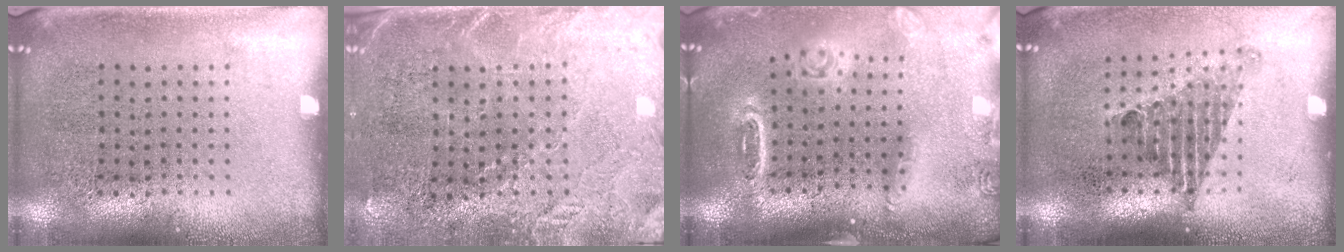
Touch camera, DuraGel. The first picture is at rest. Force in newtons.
{"total": 3.0, "press": 2.7, "slide": 1.2}
{"total": 1.5, "press": 1.5, "slide": 0.2}
{"total": 1.3, "press": 1.0, "slide": 0.9}